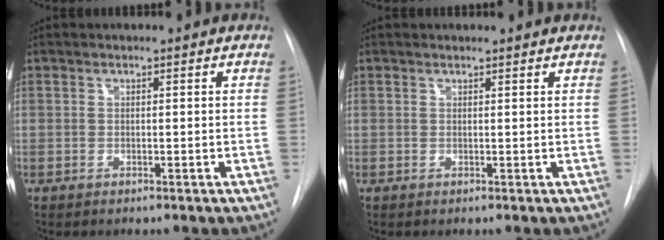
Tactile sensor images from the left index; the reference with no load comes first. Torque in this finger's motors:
{"motor_torque": [-0.26, 0.27, -0.16, -0.01]}